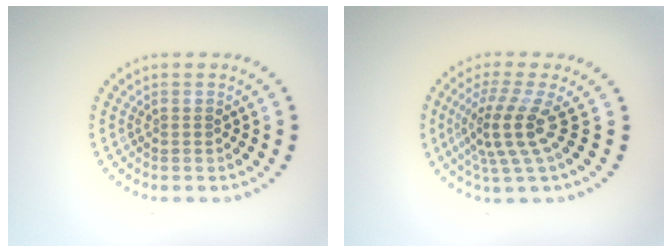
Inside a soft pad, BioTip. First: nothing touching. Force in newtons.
{"total": 4.0, "press": 2.7, "slide": 2.9}